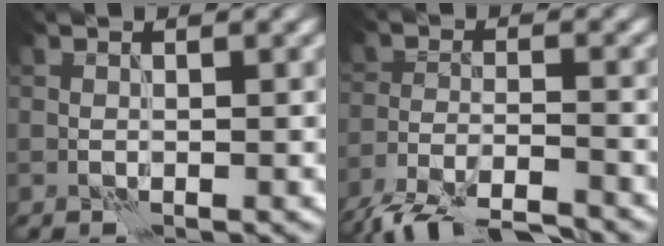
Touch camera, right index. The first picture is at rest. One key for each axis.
{"total": 9.2, "fx": -8.4, "fy": 1.8, "fz": 3.2, "tx": -0.050, "ty": -0.021, "tz": -0.138}